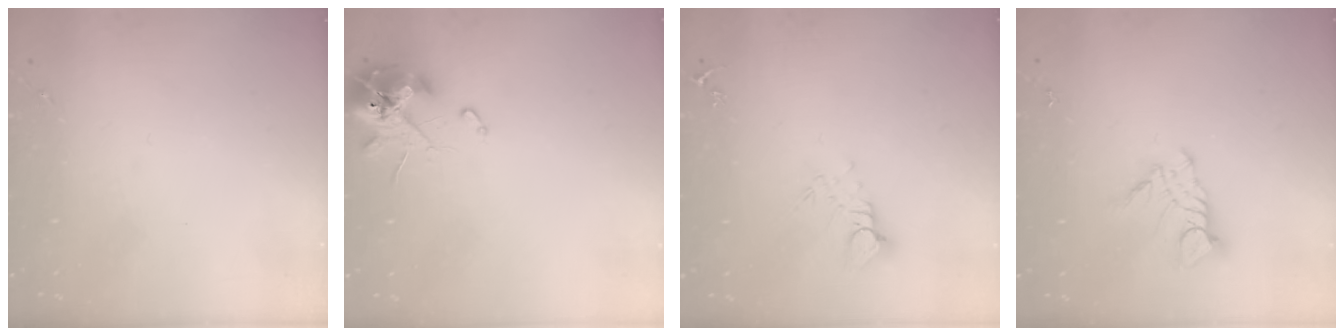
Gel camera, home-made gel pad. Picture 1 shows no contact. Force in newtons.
{"total": 13.0, "press": 12.8, "slide": 1.8}
{"total": 5.0, "press": 5.0, "slide": 0.3}
{"total": 8.9, "press": 8.9, "slide": 0.8}